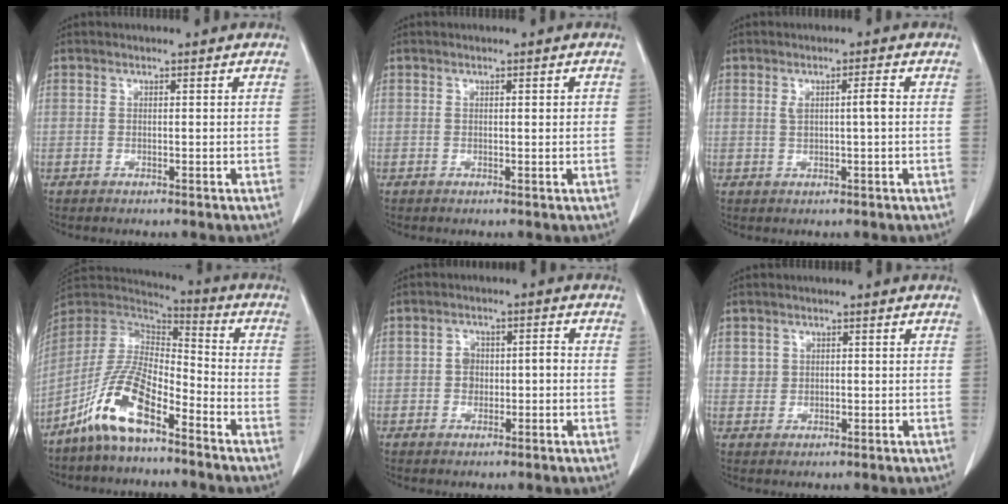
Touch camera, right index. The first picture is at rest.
{"total": 1.0, "force": [0.2, 0.2, 0.9], "torque": [-0.012, 0.002, 0.001]}
{"total": 2.7, "force": [0.3, 0.2, 2.7], "torque": [-0.050, 0.008, 0.010]}
{"total": 12.0, "force": [-7.5, 3.5, 8.6], "torque": [-0.183, 0.009, -0.148]}
{"total": 3.5, "force": [-0.6, 2.3, 2.5], "torque": [-0.042, 0.018, -0.010]}
{"total": 1.8, "force": [0.3, 1.8, 0.4], "torque": [-0.006, 0.004, 0.006]}